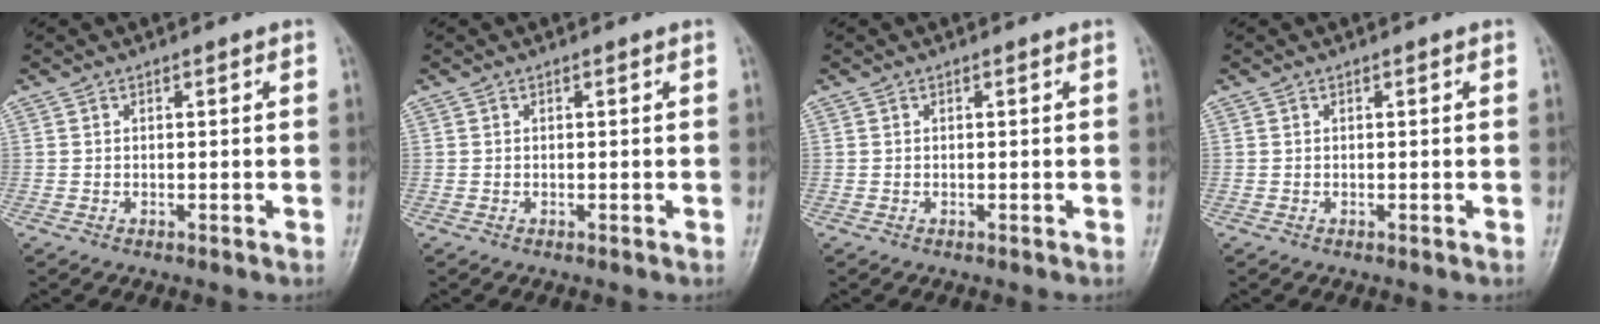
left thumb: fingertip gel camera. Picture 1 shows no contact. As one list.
[{"total": 0.0}, {"total": 0.0}, {"total": 0.0}]